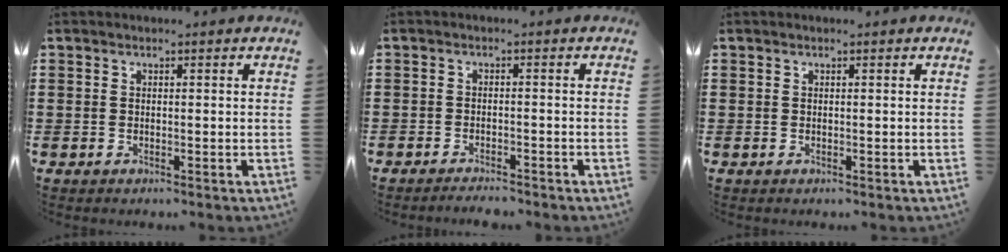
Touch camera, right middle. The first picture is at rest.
{"total": 1.9, "force": [-1.9, 0.1, 0.1], "torque": [-0.007, 0.001, -0.039]}
{"total": 0.0}